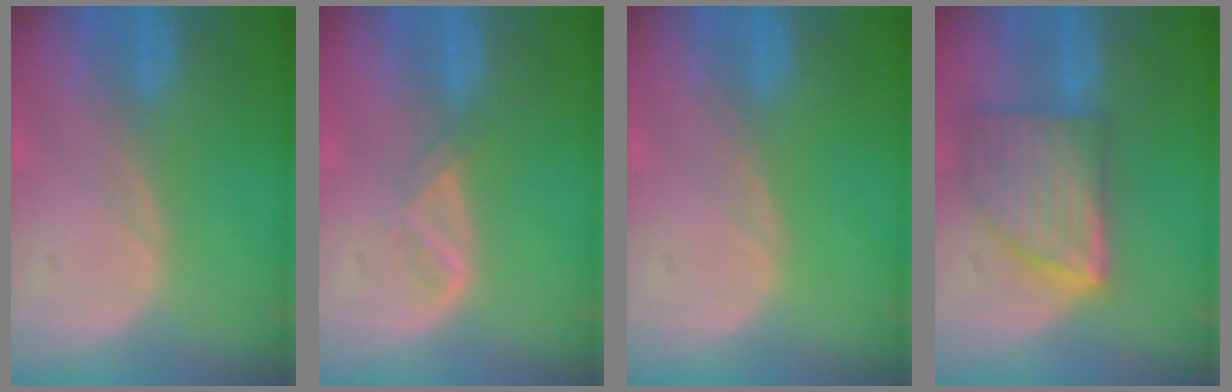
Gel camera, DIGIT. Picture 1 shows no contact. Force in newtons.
{"total": 2.1, "press": 2.0, "slide": 0.6}
{"total": 0.0}
{"total": 9.0, "press": 9.0, "slide": 0.6}